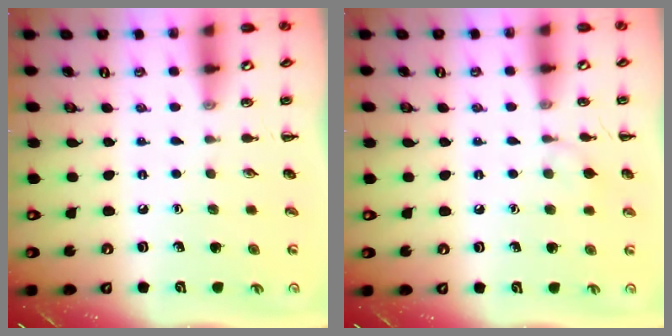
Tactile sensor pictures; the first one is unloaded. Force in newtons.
{"total": 5.3, "press": 5.0, "slide": 2.0}